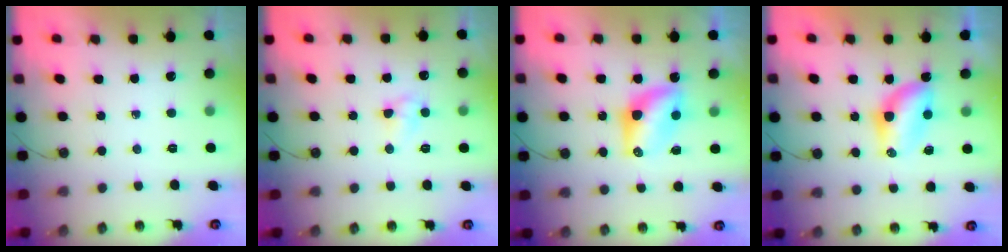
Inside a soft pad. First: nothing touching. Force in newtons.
{"total": 4.3, "press": 4.3, "slide": 0.6}
{"total": 7.8, "press": 7.7, "slide": 0.4}
{"total": 6.4, "press": 6.4, "slide": 0.3}